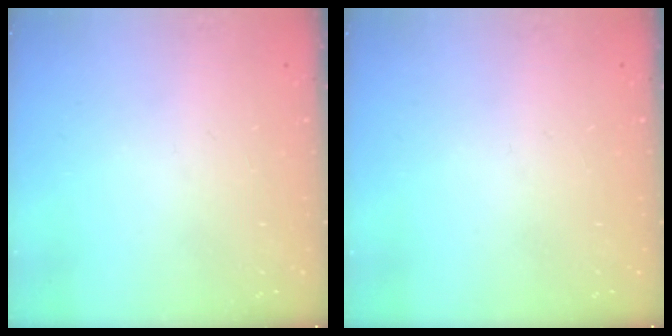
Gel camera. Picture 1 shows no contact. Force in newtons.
{"total": 0.0}